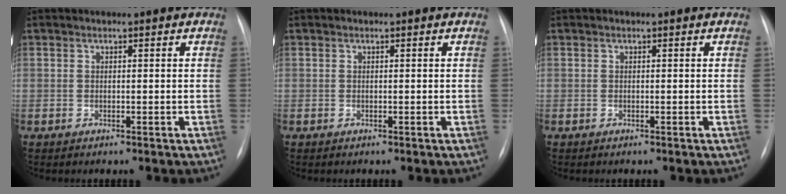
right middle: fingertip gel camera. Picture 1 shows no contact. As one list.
[{"total": 0.0}, {"total": 0.0}]